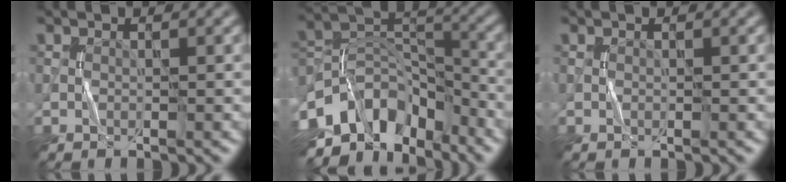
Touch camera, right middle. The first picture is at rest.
{"total": 10.7, "force": [-6.0, 6.4, 6.1], "torque": [-0.108, 0.015, -0.121]}
{"total": 0.0}